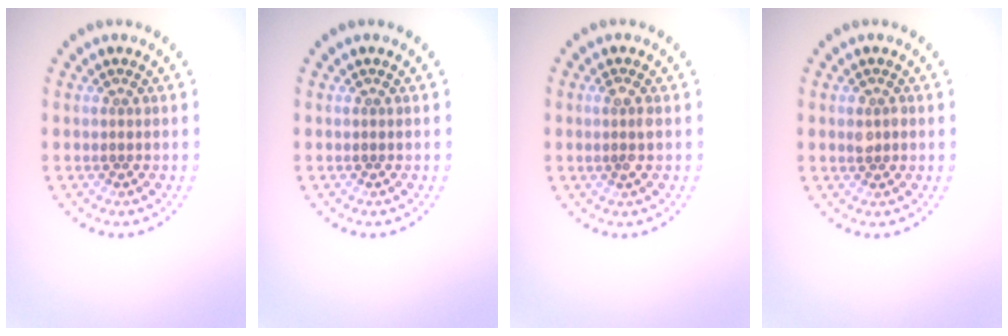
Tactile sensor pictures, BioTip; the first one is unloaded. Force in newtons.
{"total": 0.0}
{"total": 1.1, "press": 1.1, "slide": 0.4}
{"total": 1.2, "press": 1.2, "slide": 0.1}